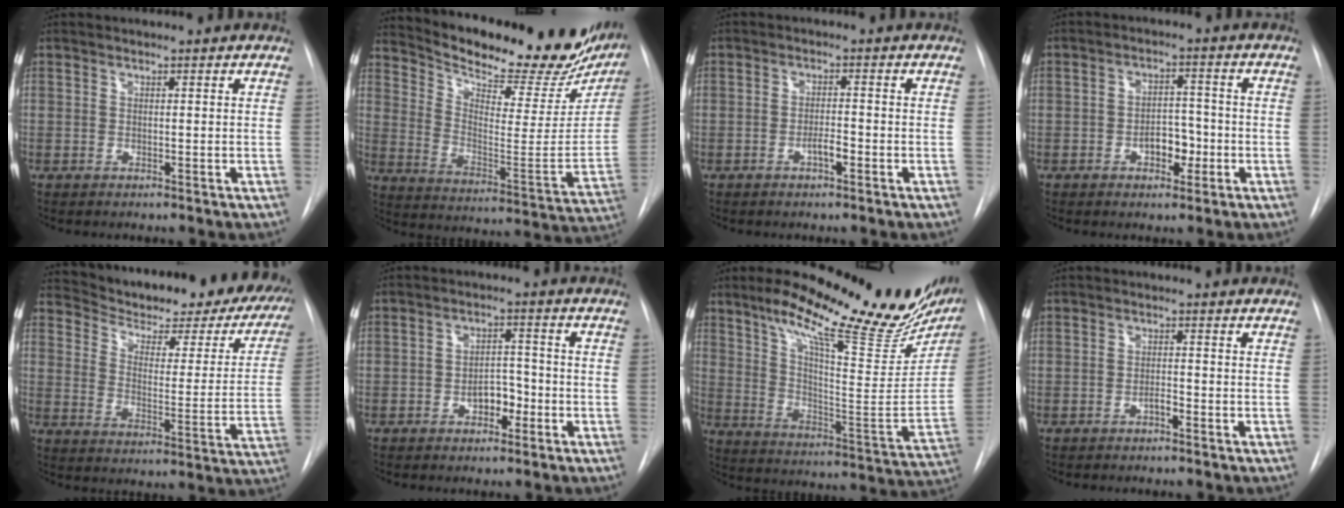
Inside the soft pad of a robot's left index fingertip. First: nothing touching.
{"total": 28.5, "force": [24.4, 7.5, 12.8], "torque": [-0.206, -0.062, 0.323]}
{"total": 2.4, "force": [-1.2, 0.6, 2.0], "torque": [-0.032, 0.001, -0.022]}
{"total": 4.6, "force": [-1.7, 2.7, 3.3], "torque": [-0.047, 0.008, -0.027]}
{"total": 28.0, "force": [24.7, 6.6, 11.4], "torque": [-0.170, -0.061, 0.302]}
{"total": 4.1, "force": [-1.8, 2.4, 2.8], "torque": [-0.041, 0.009, -0.031]}
{"total": 26.8, "force": [19.5, 6.3, 17.3], "torque": [-0.254, -0.018, 0.268]}
{"total": 1.4, "force": [-0.9, 0.4, 1.0], "torque": [-0.016, 0.001, -0.018]}